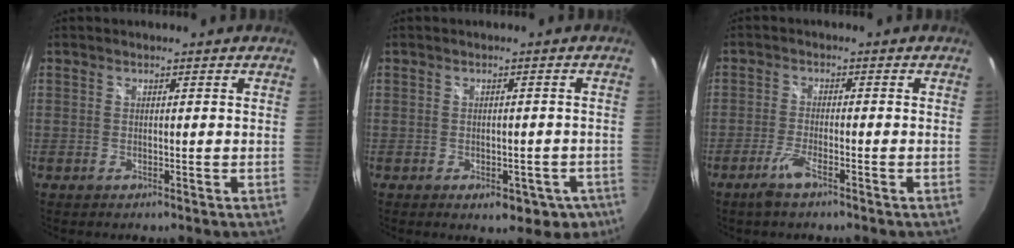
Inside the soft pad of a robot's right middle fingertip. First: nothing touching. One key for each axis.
{"total": 7.9, "fx": -4.6, "fy": 4.5, "fz": 4.6, "tx": -0.079, "ty": -0.012, "tz": -0.046}
{"total": 4.1, "fx": -2.8, "fy": 0.4, "fz": 3.0, "tx": -0.075, "ty": -0.007, "tz": -0.054}